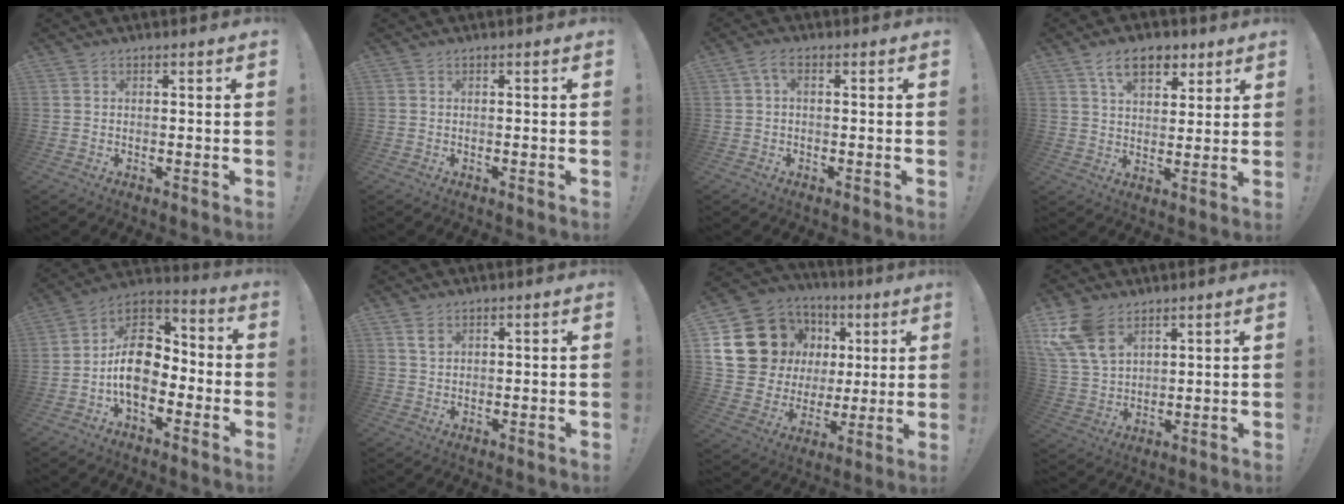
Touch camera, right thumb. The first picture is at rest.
{"total": 0.0}
{"total": 2.8, "force": [0.3, 1.0, 2.6], "torque": [-0.053, 0.005, 0.005]}
{"total": 10.9, "force": [6.0, 6.3, 6.5], "torque": [-0.096, -0.015, 0.112]}
{"total": 14.9, "force": [-3.1, 10.2, 10.4], "torque": [-0.179, 0.026, -0.045]}
{"total": 2.7, "force": [1.6, 1.6, 1.4], "torque": [-0.006, -0.010, 0.025]}
{"total": 19.1, "force": [6.0, 15.9, 8.8], "torque": [-0.135, -0.028, 0.149]}
{"total": 12.3, "force": [7.4, 7.5, 6.4], "torque": [-0.131, -0.036, 0.147]}